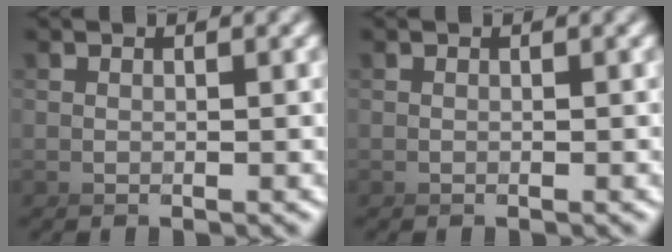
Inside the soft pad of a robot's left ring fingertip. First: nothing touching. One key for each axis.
{"total": 0.0}